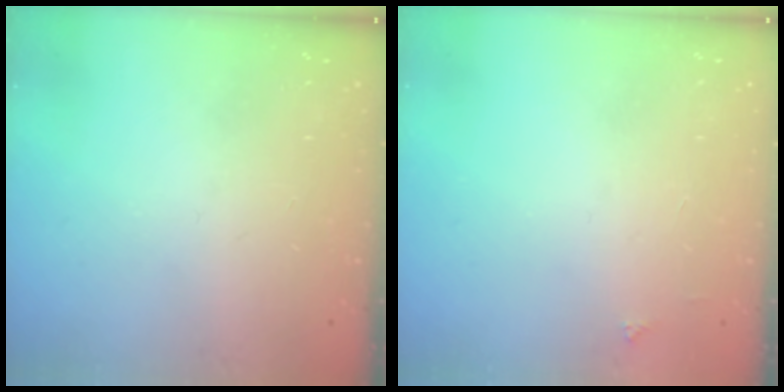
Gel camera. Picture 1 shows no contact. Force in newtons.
{"total": 2.0, "press": 2.0, "slide": 0.3}